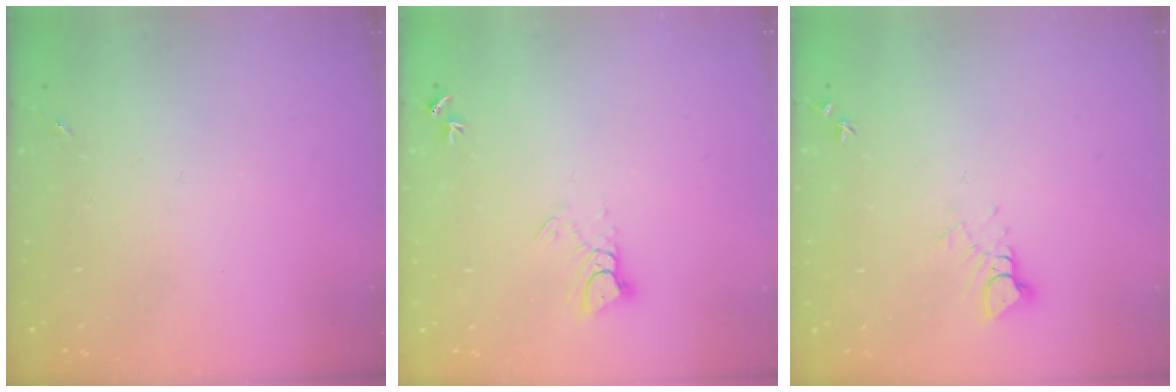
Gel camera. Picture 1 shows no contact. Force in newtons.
{"total": 4.9, "press": 4.8, "slide": 0.3}
{"total": 4.1, "press": 4.1, "slide": 0.2}